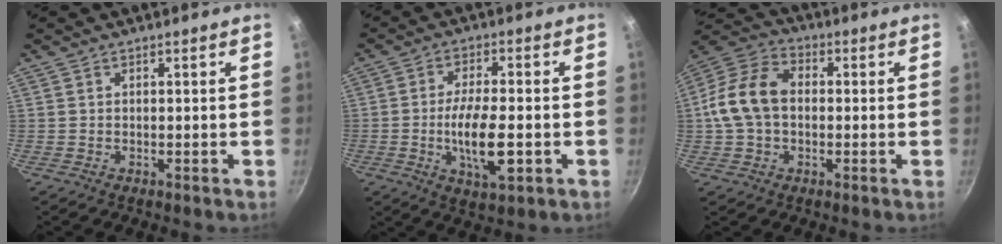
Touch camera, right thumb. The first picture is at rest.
{"total": 10.9, "force": [-2.6, 3.8, 9.9], "torque": [-0.172, 0.005, -0.043]}
{"total": 12.6, "force": [0.1, 9.0, 8.8], "torque": [-0.147, 0.031, -0.015]}